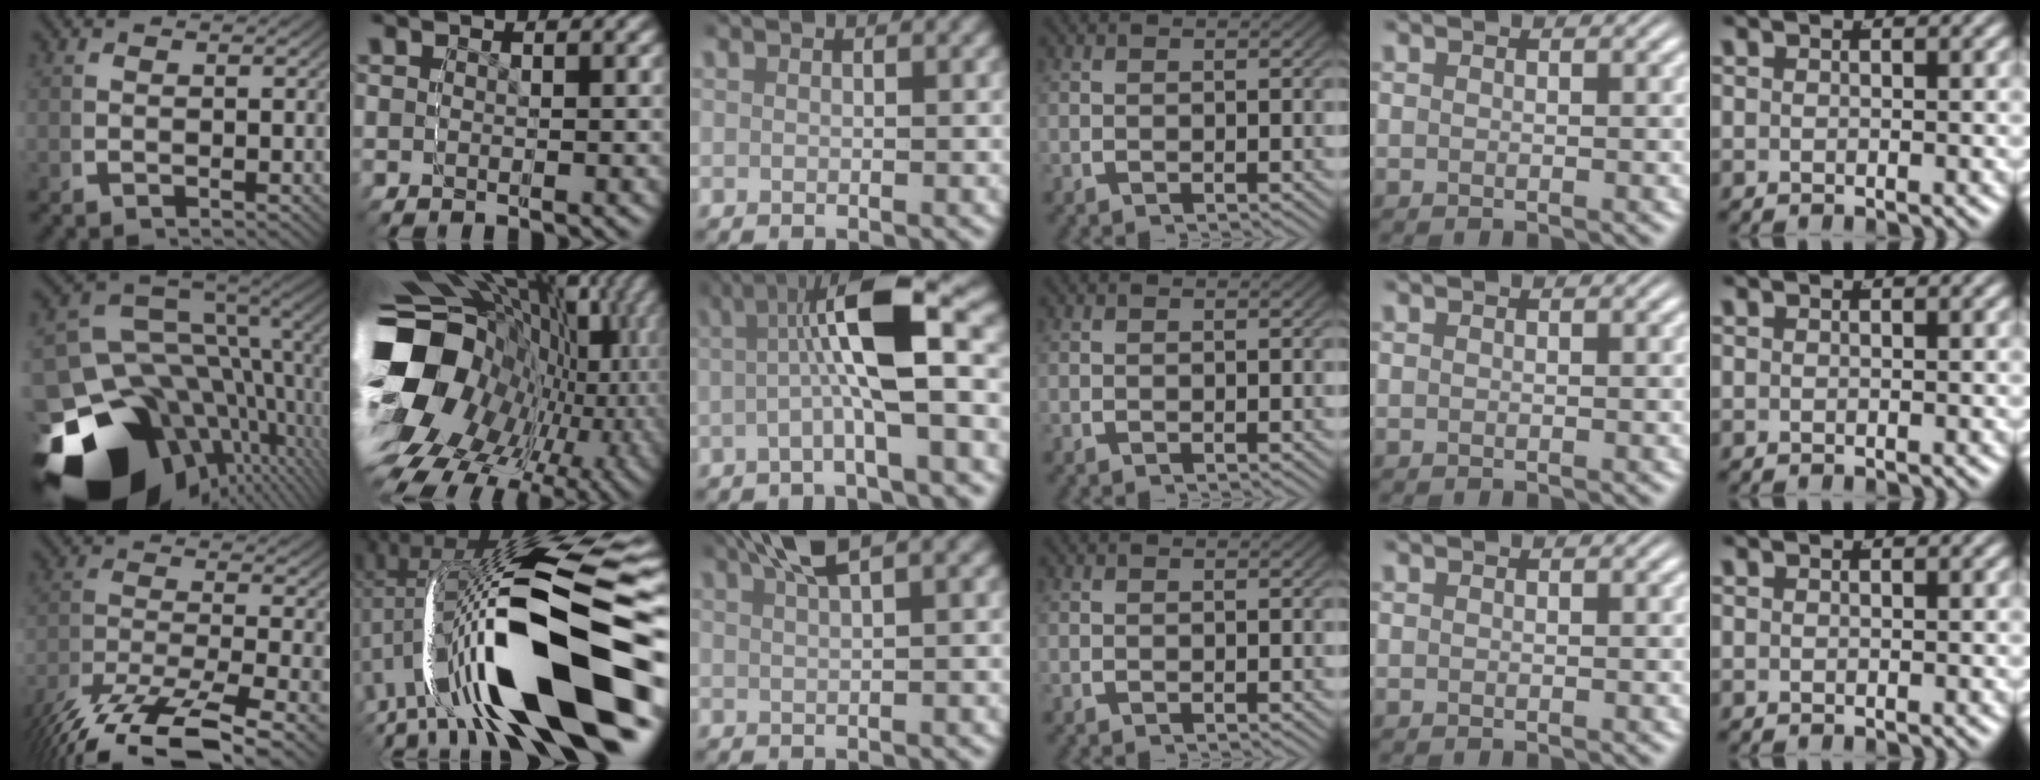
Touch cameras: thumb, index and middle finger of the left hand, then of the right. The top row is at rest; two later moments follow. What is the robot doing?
{"motion": "grasp_and_lifting", "object": "button"}